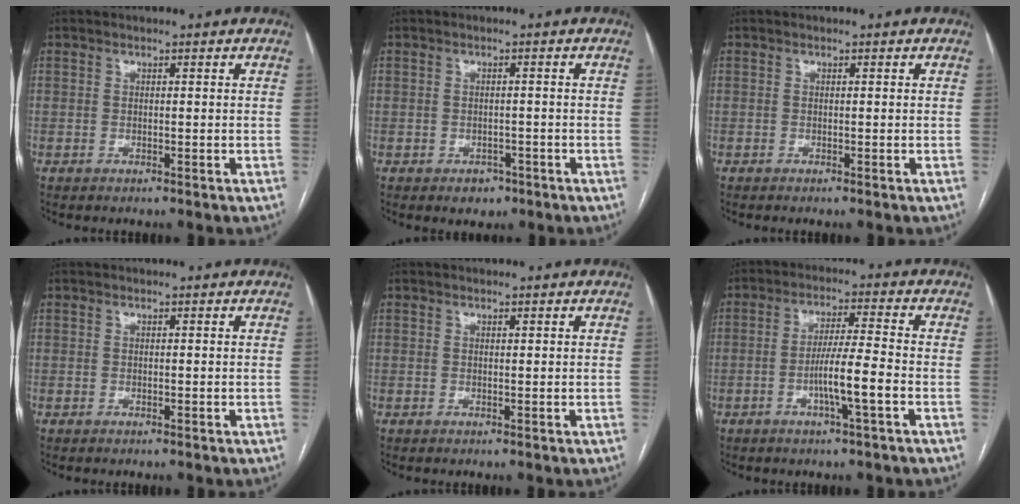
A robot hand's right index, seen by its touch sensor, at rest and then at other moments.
{"total": 2.6, "force": [-1.5, 1.9, 0.9], "torque": [-0.004, 0.005, -0.013]}
{"total": 0.0}
{"total": 0.0}
{"total": 0.0}
{"total": 7.1, "force": [-2.4, -0.3, 6.6], "torque": [-0.122, 0.000, -0.045]}